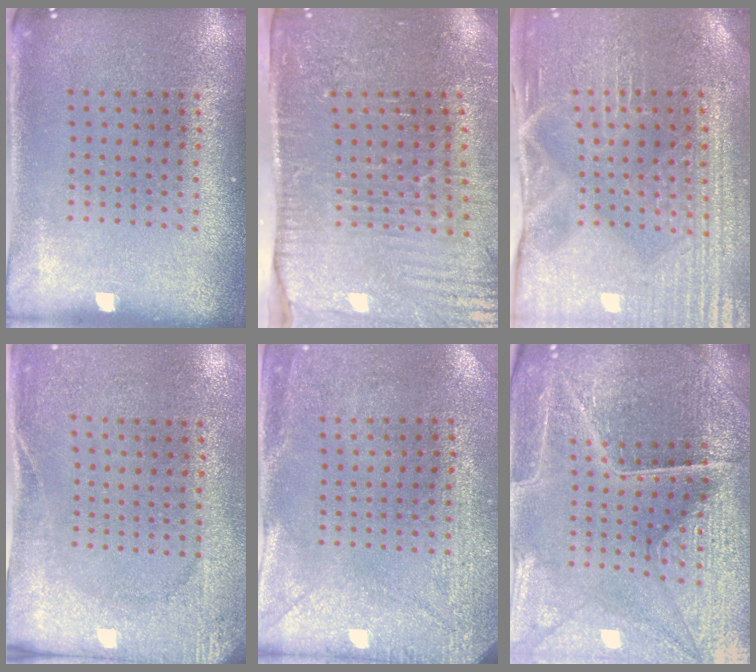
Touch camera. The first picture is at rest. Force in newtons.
{"total": 4.2, "press": 3.8, "slide": 1.7}
{"total": 4.2, "press": 4.1, "slide": 0.9}
{"total": 2.6, "press": 2.2, "slide": 1.4}
{"total": 2.9, "press": 2.3, "slide": 1.8}
{"total": 4.8, "press": 4.6, "slide": 1.3}